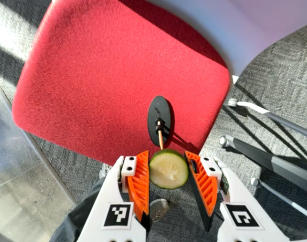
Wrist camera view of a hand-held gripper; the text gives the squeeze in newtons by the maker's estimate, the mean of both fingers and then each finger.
{"total": 8.3, "left": 8.8, "right": 7.7}